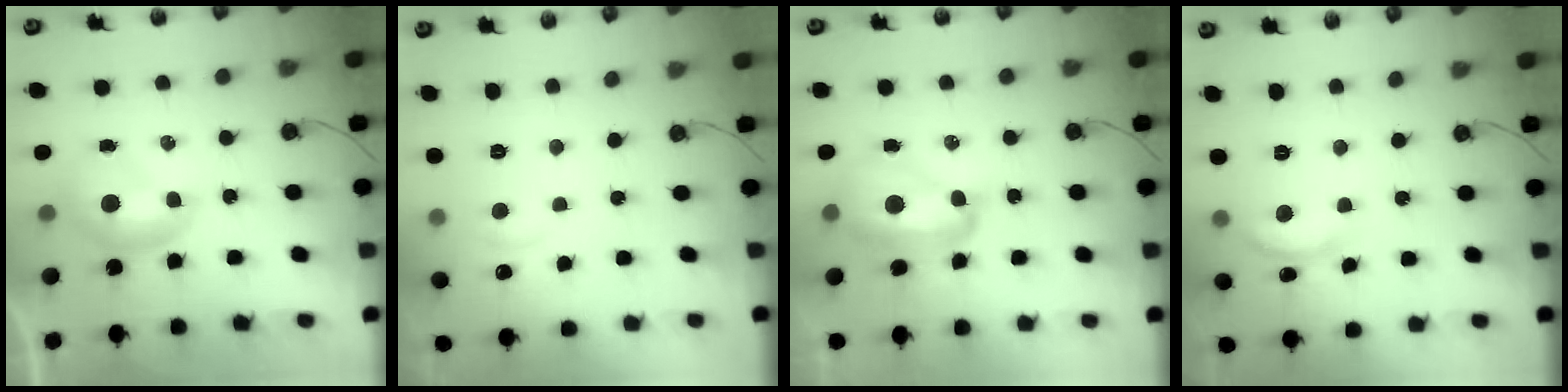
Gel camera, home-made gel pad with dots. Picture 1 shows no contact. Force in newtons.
{"total": 0.8, "press": 0.3, "slide": 0.7}
{"total": 7.2, "press": 7.1, "slide": 1.0}
{"total": 3.4, "press": 3.4, "slide": 0.4}